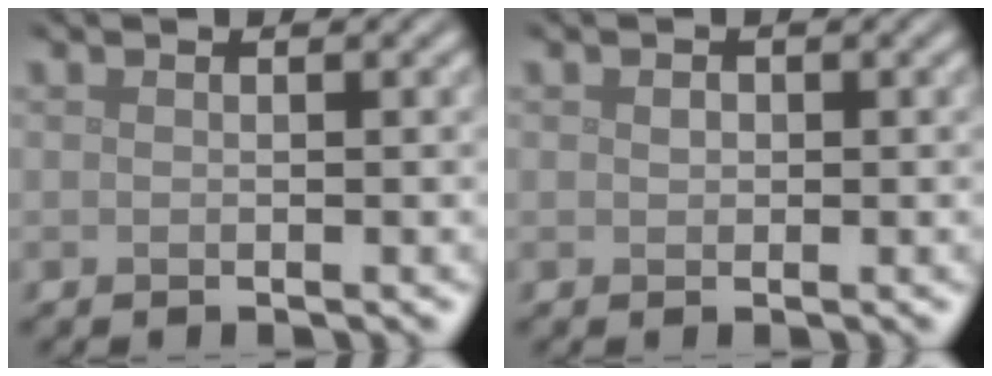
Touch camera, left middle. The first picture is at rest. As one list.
[{"total": 0.6, "force": [0.1, 0.5, 0.3], "torque": [-0.005, -0.001, 0.000]}]